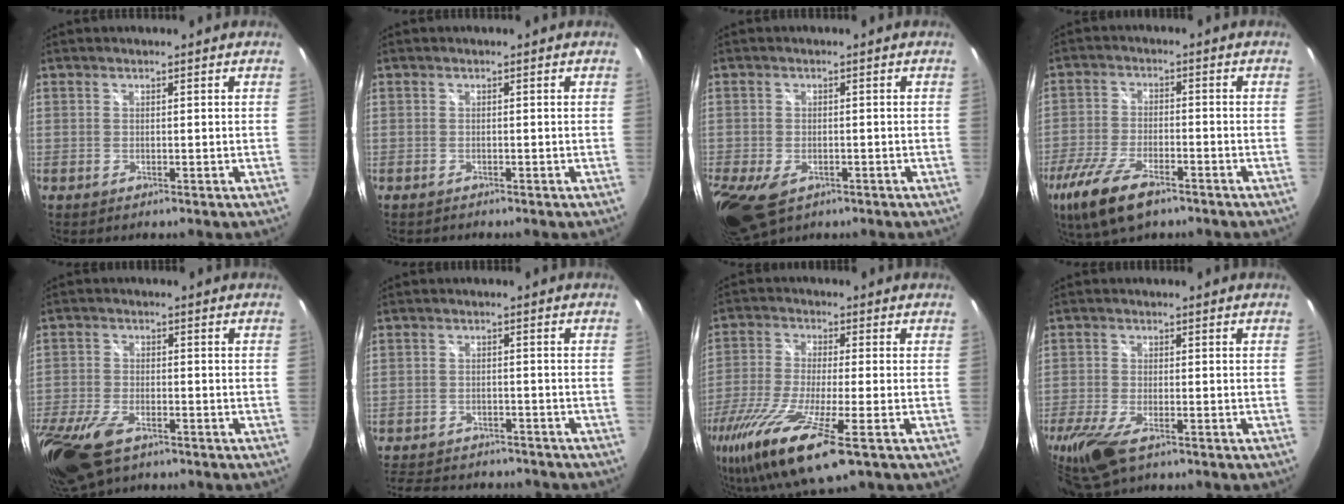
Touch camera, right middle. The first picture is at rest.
{"total": 0.6, "force": [-0.6, 0.0, 0.0], "torque": [-0.002, -0.004, -0.011]}
{"total": 11.7, "force": [-5.9, 7.0, 7.3], "torque": [-0.187, -0.044, -0.098]}
{"total": 11.6, "force": [-7.4, 4.1, 7.9], "torque": [-0.186, -0.030, -0.143]}
{"total": 15.6, "force": [-9.7, 7.7, 9.5], "torque": [-0.246, -0.051, -0.176]}
{"total": 14.5, "force": [-12.3, 5.5, 5.3], "torque": [-0.127, -0.002, -0.174]}
{"total": 18.8, "force": [-10.3, 2.8, 15.4], "torque": [-0.317, -0.071, -0.190]}
{"total": 11.4, "force": [-7.1, 4.4, 7.7], "torque": [-0.189, -0.044, -0.135]}